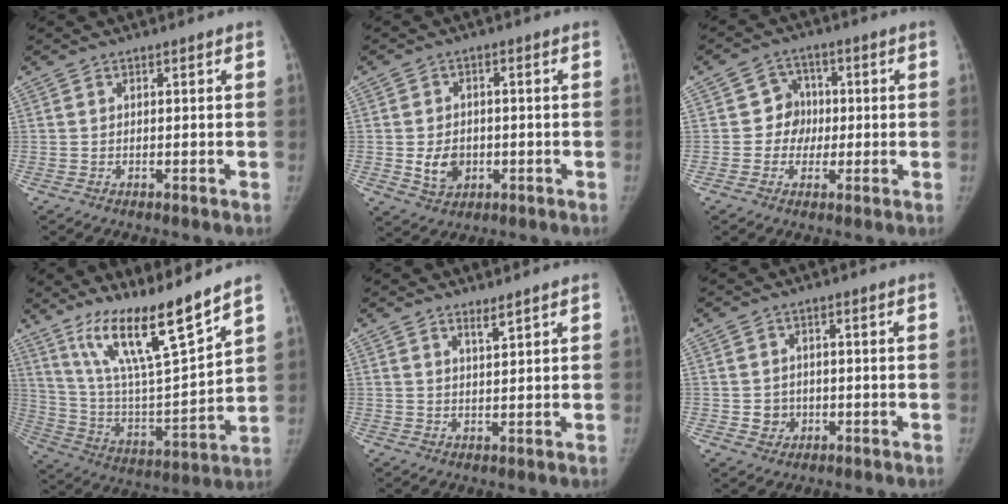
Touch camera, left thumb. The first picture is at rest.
{"total": 5.9, "force": [-1.0, 4.7, 3.5], "torque": [-0.038, 0.000, -0.010]}
{"total": 6.1, "force": [0.0, 5.7, 2.1], "torque": [0.010, 0.014, -0.008]}
{"total": 18.5, "force": [13.6, 2.0, 12.4], "torque": [-0.192, -0.082, 0.253]}
{"total": 2.1, "force": [1.7, 0.2, 1.2], "torque": [-0.019, -0.019, 0.033]}
{"total": 3.5, "force": [-0.6, 3.3, 1.2], "torque": [0.002, 0.006, -0.005]}